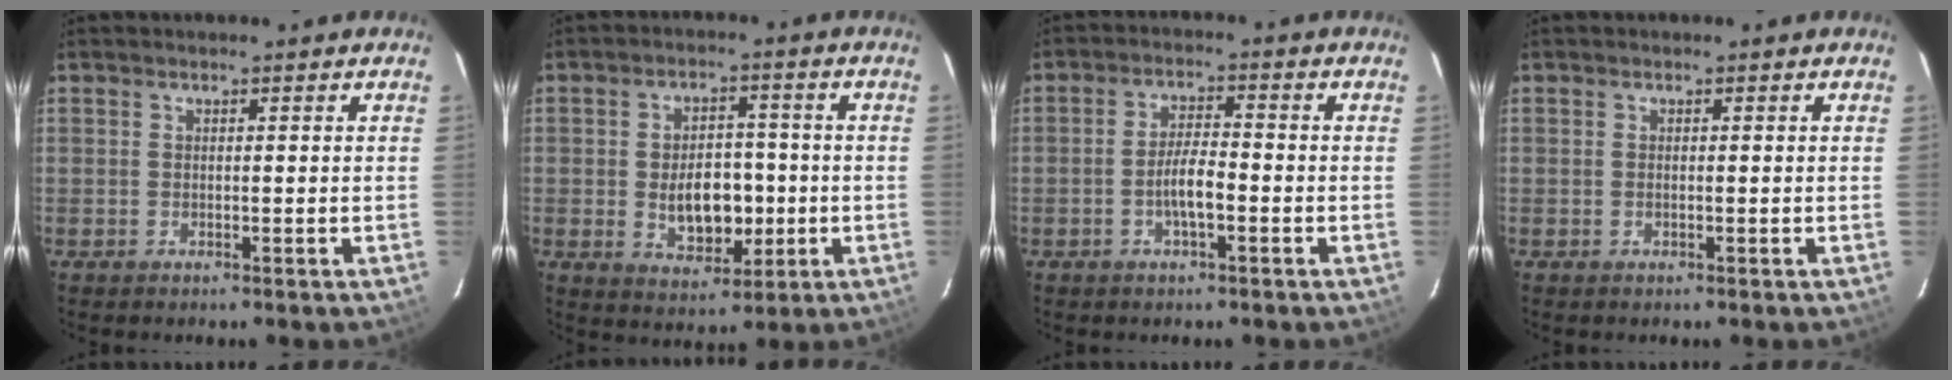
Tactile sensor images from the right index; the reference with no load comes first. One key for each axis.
{"total": 9.1, "fx": -1.2, "fy": 5.9, "fz": 6.9, "tx": -0.125, "ty": 0.006, "tz": -0.003}
{"total": 4.7, "fx": -1.8, "fy": 1.2, "fz": 4.2, "tx": -0.083, "ty": 0.003, "tz": -0.031}
{"total": 0.0}